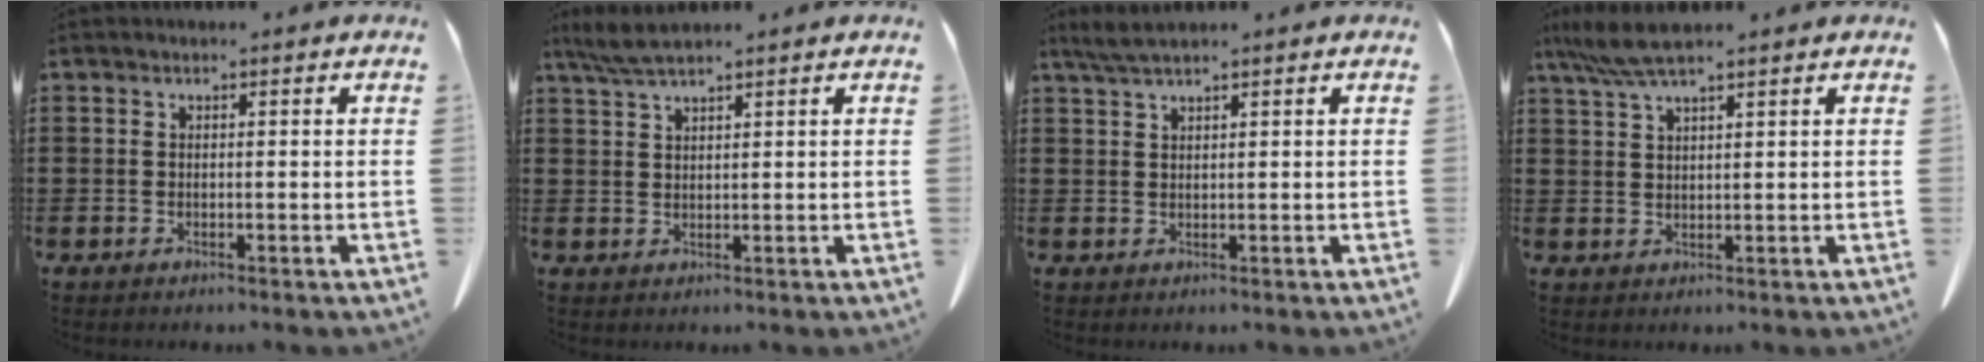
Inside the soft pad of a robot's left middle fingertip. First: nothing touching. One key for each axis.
{"total": 3.3, "fx": 2.6, "fy": 0.3, "fz": 2.1, "tx": -0.046, "ty": 0.001, "tz": 0.049}
{"total": 2.2, "fx": 1.7, "fy": 0.0, "fz": 1.4, "tx": -0.031, "ty": -0.002, "tz": 0.033}
{"total": 5.4, "fx": 4.1, "fy": 0.5, "fz": 3.5, "tx": -0.076, "ty": -0.004, "tz": 0.076}